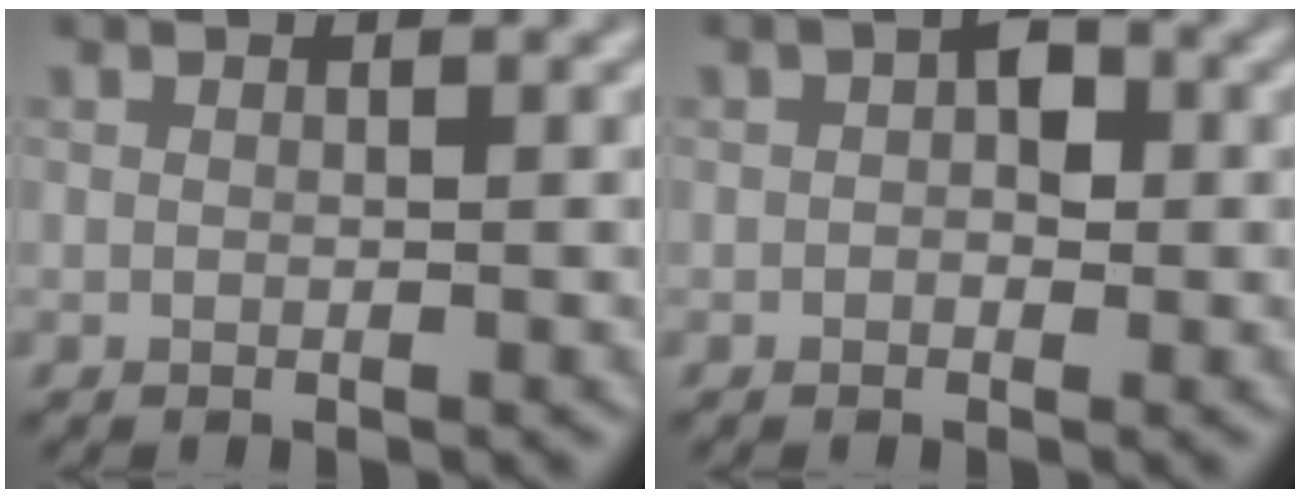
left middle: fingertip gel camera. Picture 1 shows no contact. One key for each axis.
{"total": 2.6, "fx": 0.3, "fy": 1.7, "fz": 1.9, "tx": -0.031, "ty": 0.009, "tz": 0.001}